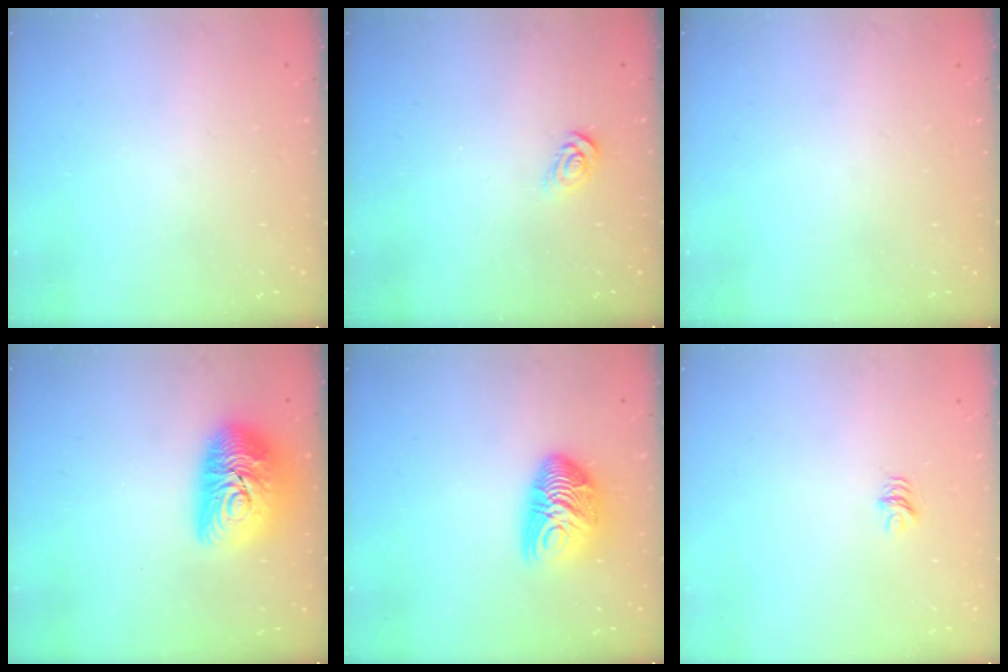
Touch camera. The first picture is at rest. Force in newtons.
{"total": 3.7, "press": 3.7, "slide": 0.4}
{"total": 0.0}
{"total": 14.6, "press": 14.6, "slide": 1.2}
{"total": 11.7, "press": 11.7, "slide": 0.5}
{"total": 3.9, "press": 3.9, "slide": 0.3}